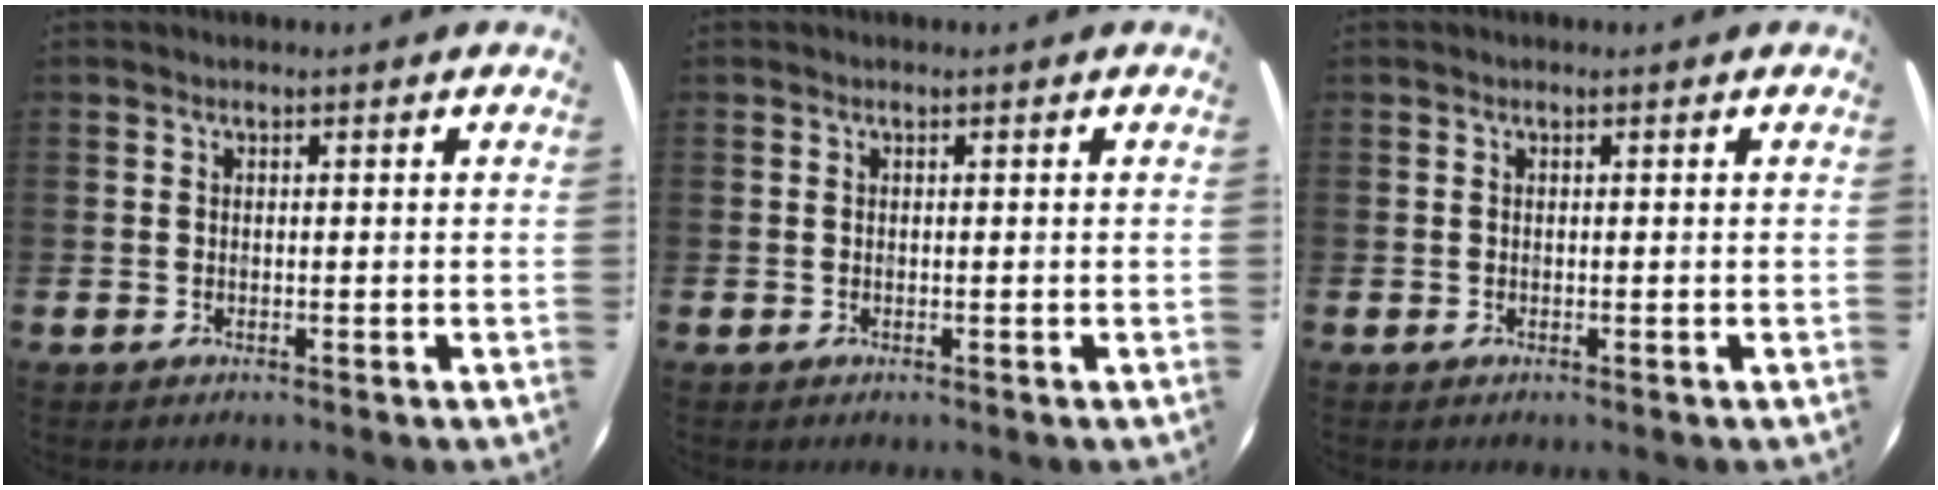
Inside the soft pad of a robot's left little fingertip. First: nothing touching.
{"total": 0.0}
{"total": 0.0}